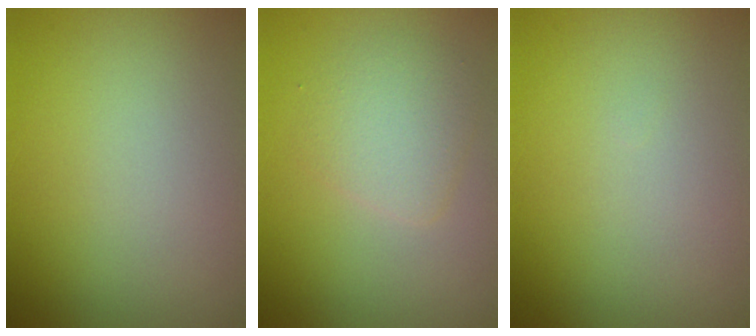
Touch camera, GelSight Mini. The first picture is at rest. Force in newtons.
{"total": 2.7, "press": 2.7, "slide": 0.1}
{"total": 0.0}